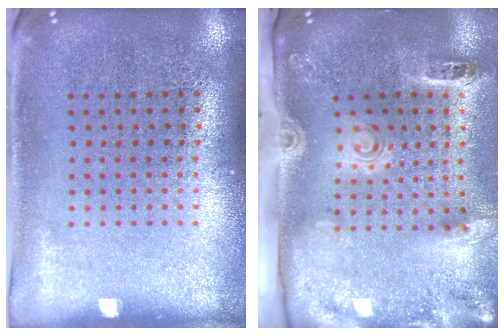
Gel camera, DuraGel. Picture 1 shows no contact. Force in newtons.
{"total": 2.9, "press": 2.0, "slide": 2.1}